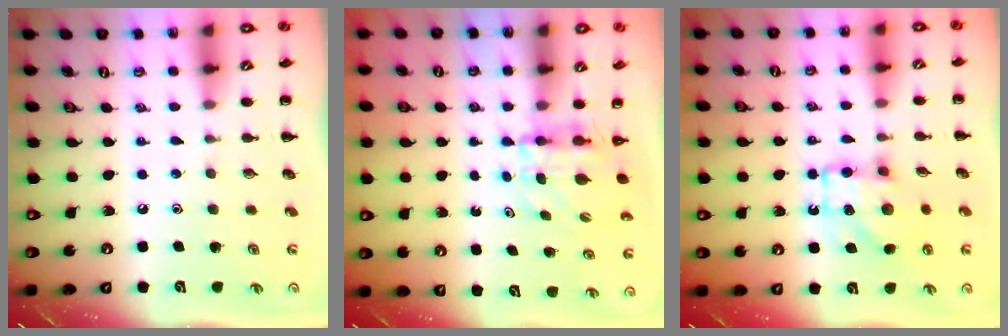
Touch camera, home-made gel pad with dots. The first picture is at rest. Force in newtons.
{"total": 3.9, "press": 3.9, "slide": 0.1}
{"total": 10.9, "press": 10.8, "slide": 1.3}